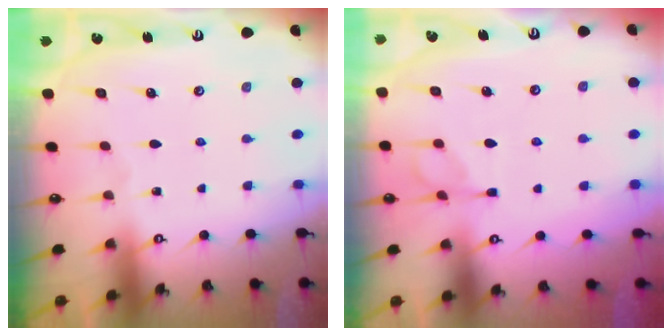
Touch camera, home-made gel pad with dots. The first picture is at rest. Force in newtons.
{"total": 2.1, "press": 1.7, "slide": 1.1}